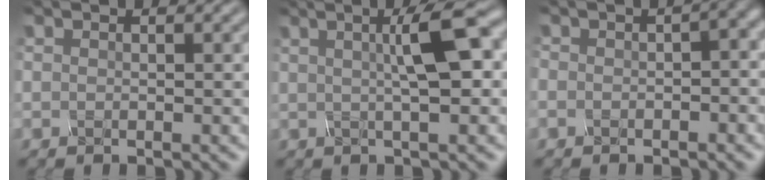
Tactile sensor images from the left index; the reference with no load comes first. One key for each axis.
{"total": 5.6, "fx": 1.2, "fy": 1.0, "fz": 5.4, "tx": -0.074, "ty": 0.013, "tz": 0.013}
{"total": 3.5, "fx": -0.6, "fy": 2.0, "fz": 2.8, "tx": -0.028, "ty": 0.003, "tz": -0.008}